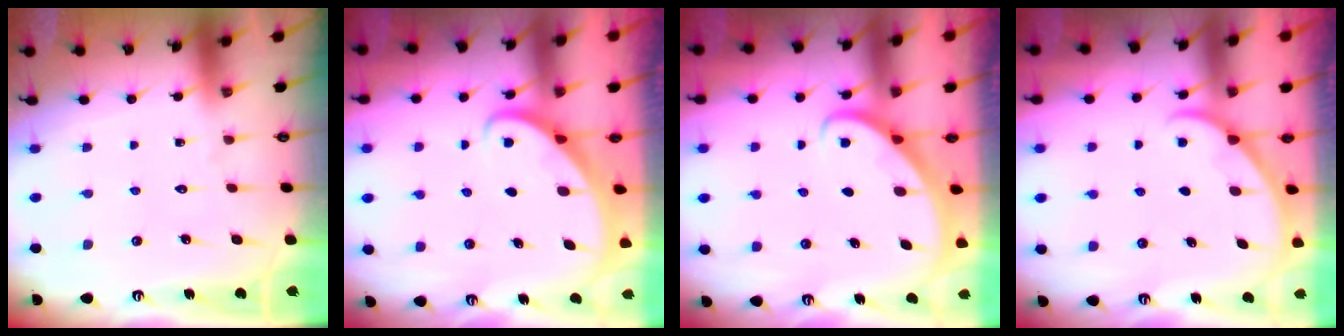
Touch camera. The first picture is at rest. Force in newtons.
{"total": 2.4, "press": 2.3, "slide": 0.3}
{"total": 2.8, "press": 2.8, "slide": 0.2}
{"total": 2.0, "press": 2.0, "slide": 0.3}